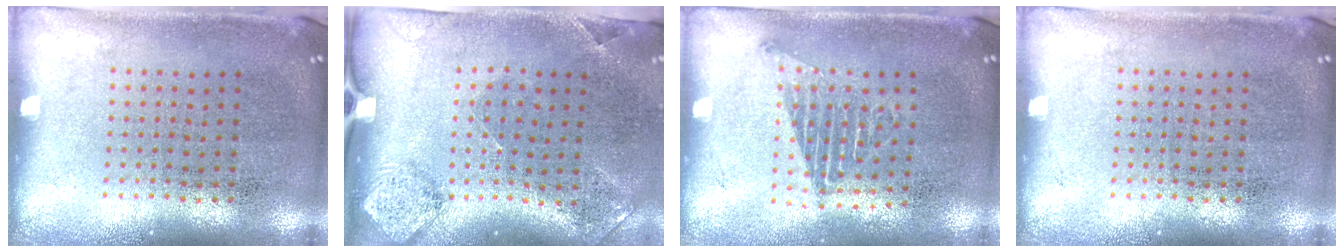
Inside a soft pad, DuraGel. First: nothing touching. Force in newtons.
{"total": 1.7, "press": 1.3, "slide": 1.2}
{"total": 1.1, "press": 1.0, "slide": 0.6}
{"total": 0.0}